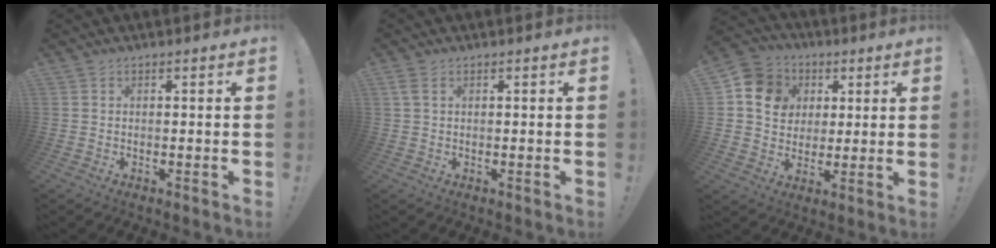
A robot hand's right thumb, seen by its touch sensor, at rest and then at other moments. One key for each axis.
{"total": 2.4, "fx": 1.0, "fy": 1.1, "fz": 1.9, "tx": -0.047, "ty": 0.006, "tz": 0.021}
{"total": 12.1, "fx": 3.4, "fy": 10.4, "fz": 5.0, "tx": -0.071, "ty": -0.002, "tz": 0.071}